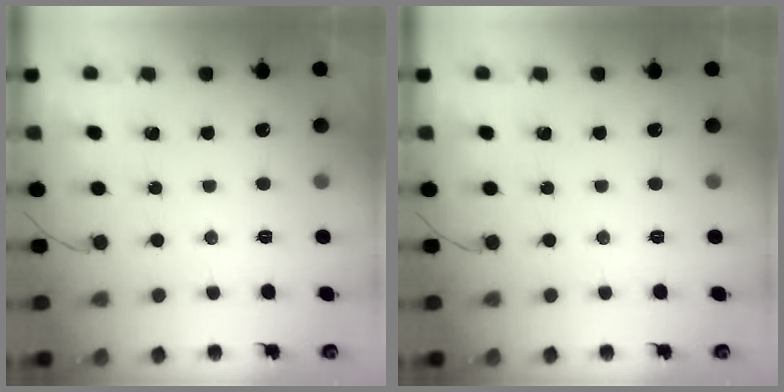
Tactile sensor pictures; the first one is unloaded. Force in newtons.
{"total": 0.0}